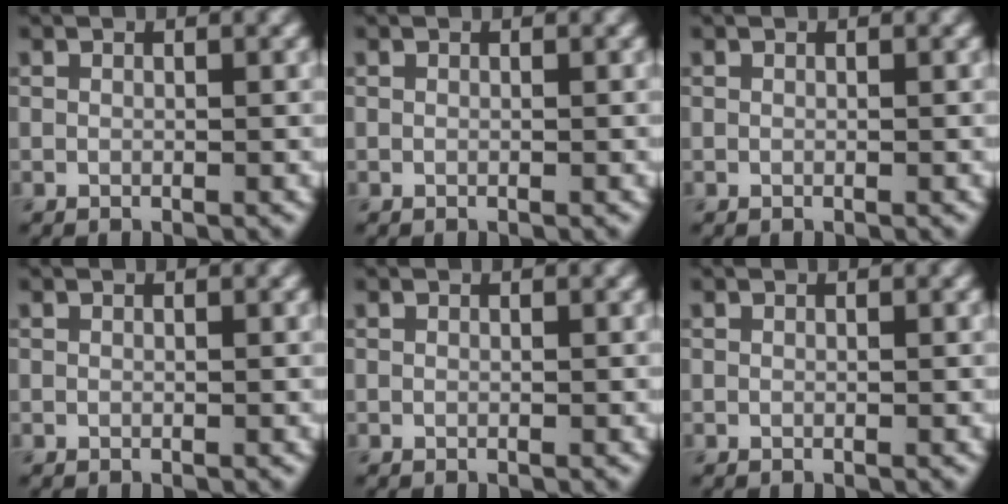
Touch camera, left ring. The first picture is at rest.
{"total": 0.0}
{"total": 0.0}
{"total": 0.0}
{"total": 0.0}
{"total": 0.0}